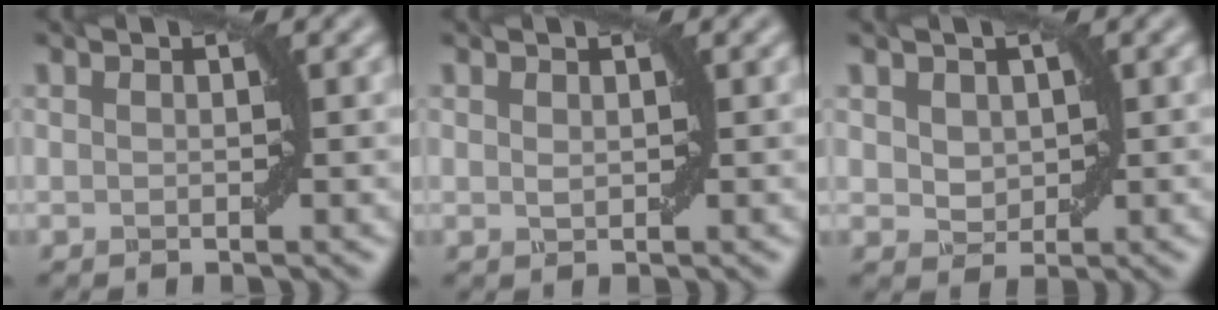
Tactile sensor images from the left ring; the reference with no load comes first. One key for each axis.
{"total": 0.7, "fx": 0.3, "fy": 0.4, "fz": 0.5, "tx": -0.008, "ty": 0.000, "tz": 0.009}
{"total": 2.0, "fx": 0.7, "fy": 1.6, "fz": 1.1, "tx": -0.024, "ty": 0.002, "tz": 0.013}